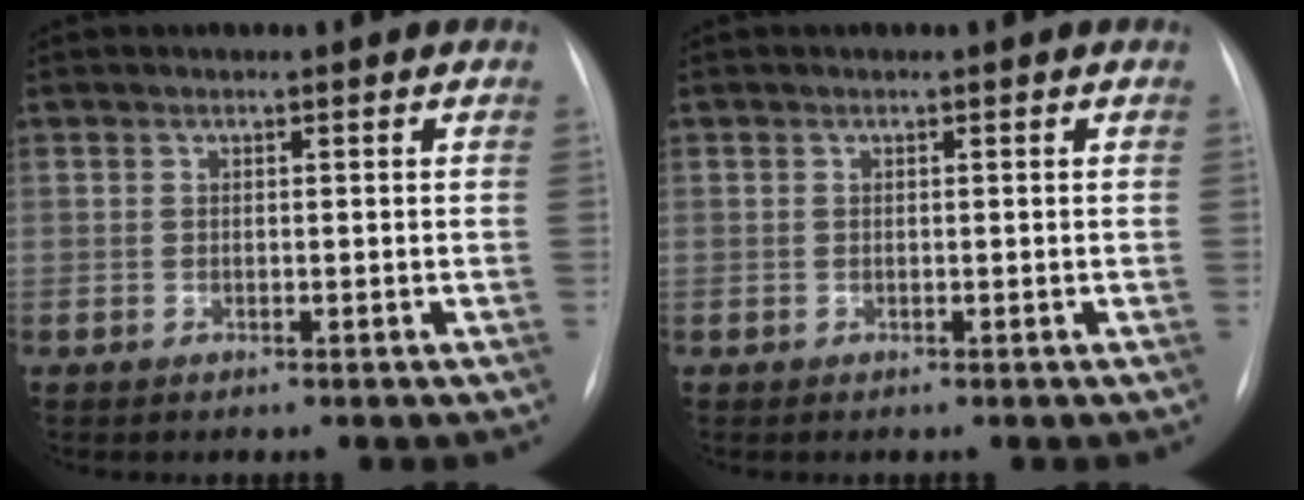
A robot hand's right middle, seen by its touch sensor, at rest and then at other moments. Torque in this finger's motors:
{"motor_torque": [0.38, -0.43, -0.06, -0.01]}